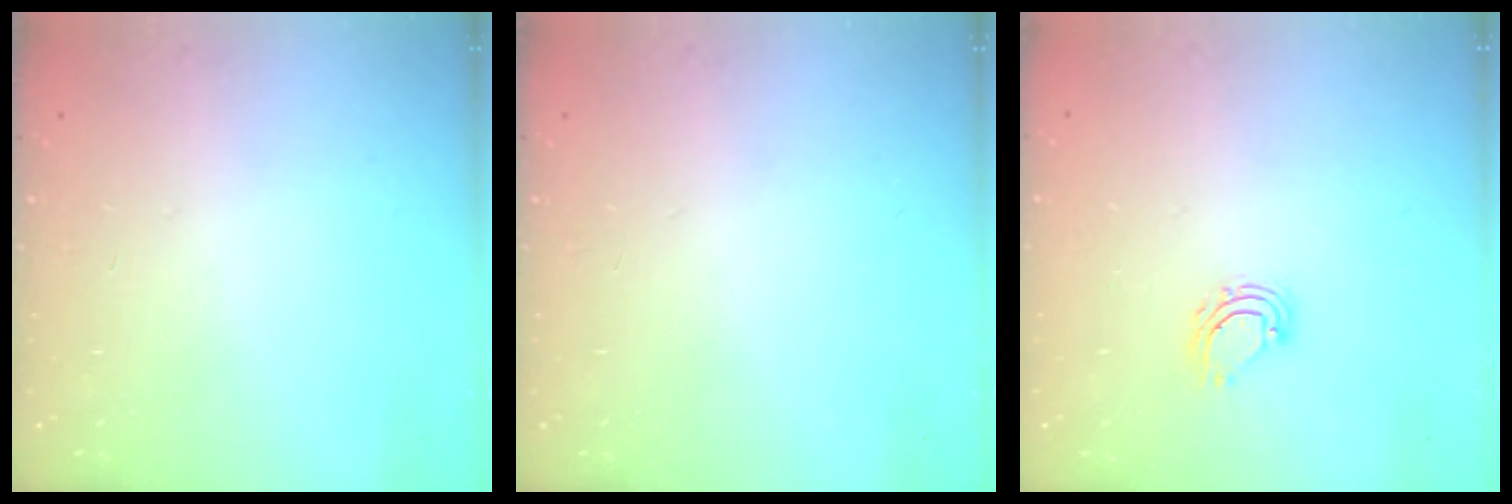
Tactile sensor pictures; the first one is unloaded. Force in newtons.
{"total": 0.0}
{"total": 4.0, "press": 4.0, "slide": 0.2}